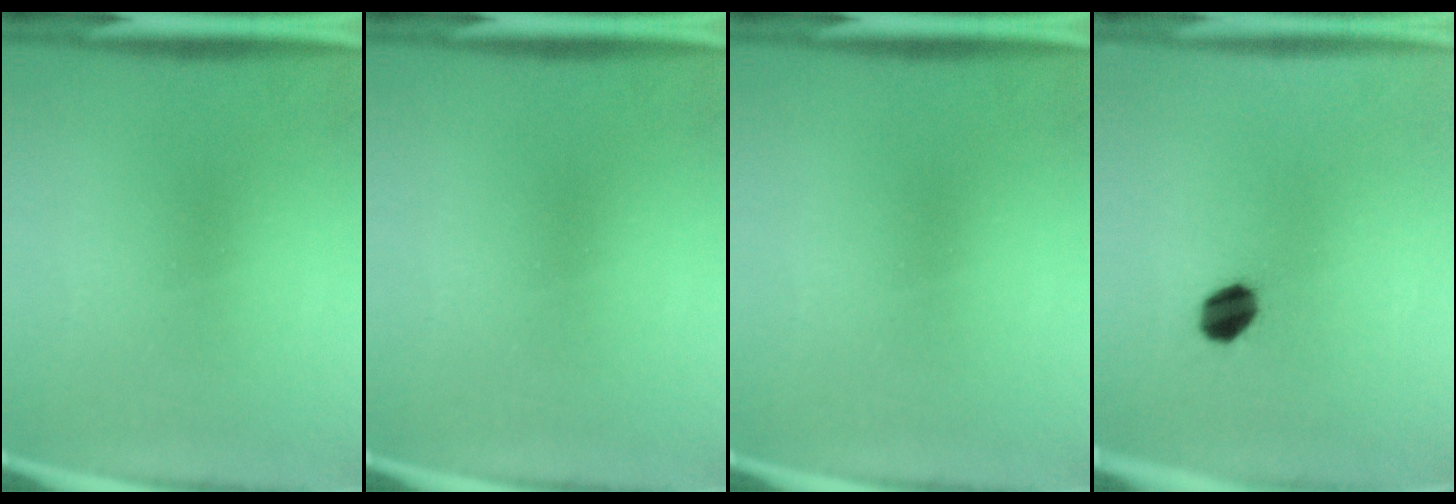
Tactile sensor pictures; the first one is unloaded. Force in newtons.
{"total": 0.0}
{"total": 0.0}
{"total": 6.1}